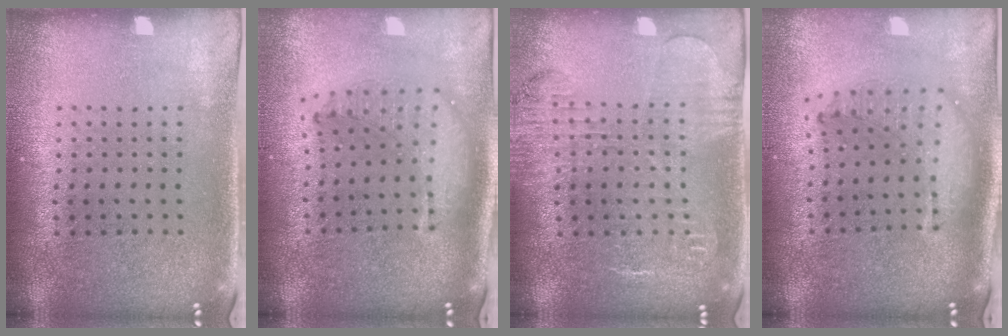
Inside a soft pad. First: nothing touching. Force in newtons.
{"total": 1.5, "press": 1.3, "slide": 0.7}
{"total": 1.8, "press": 1.7, "slide": 0.5}
{"total": 1.5, "press": 1.3, "slide": 0.7}